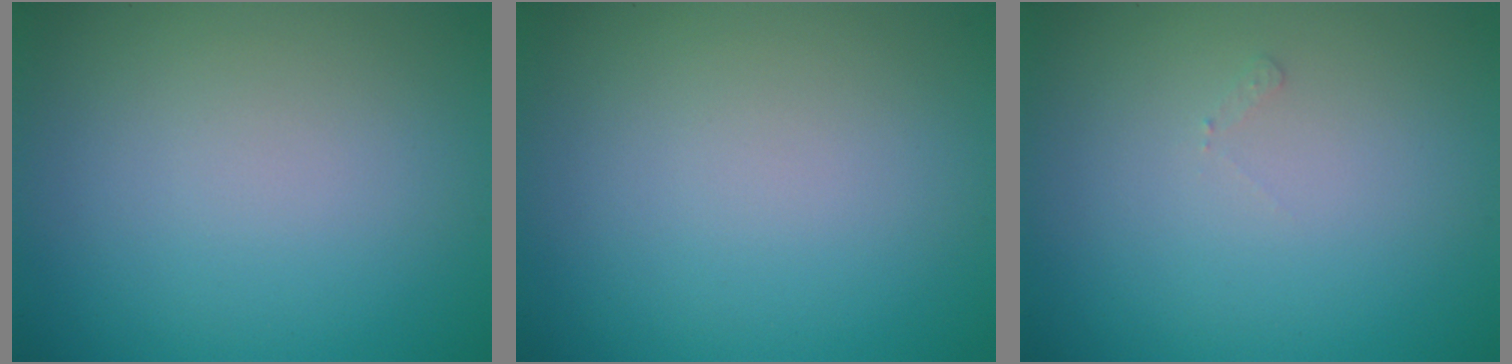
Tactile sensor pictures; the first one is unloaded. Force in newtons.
{"total": 0.0}
{"total": 0.5, "press": 0.5, "slide": 0.2}